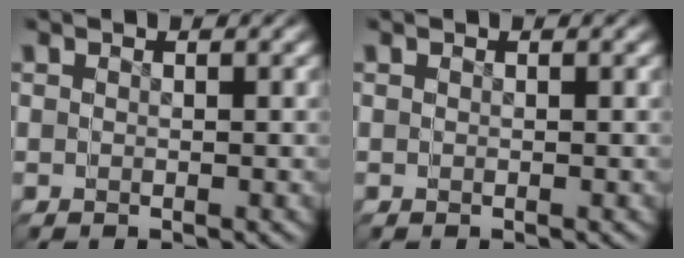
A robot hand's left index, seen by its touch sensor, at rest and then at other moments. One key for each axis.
{"total": 0.0}